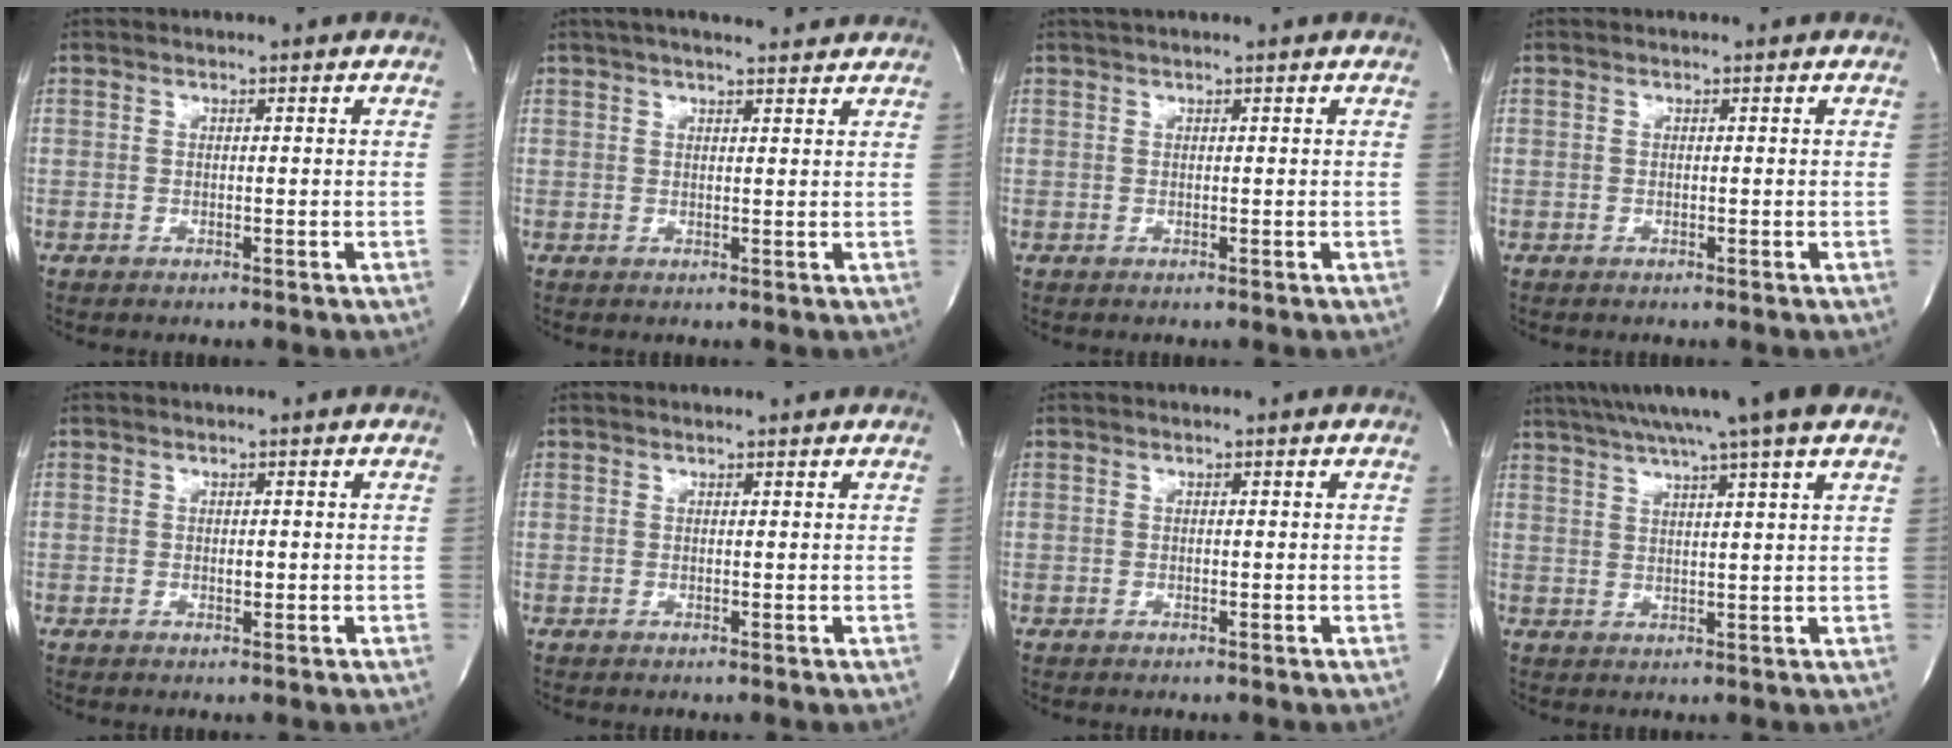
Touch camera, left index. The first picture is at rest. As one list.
[{"total": 8.6, "force": [7.5, 1.2, 4.0], "torque": [-0.064, 0.024, 0.098]}, {"total": 1.9, "force": [1.5, -0.2, 1.1], "torque": [-0.017, 0.023, 0.030]}, {"total": 0.0}, {"total": 0.7, "force": [0.0, 0.4, 0.6], "torque": [-0.007, 0.000, -0.001]}, {"total": 1.0, "force": [1.0, -0.1, 0.2], "torque": [-0.009, 0.006, 0.016]}, {"total": 0.0}, {"total": 12.7, "force": [9.9, -1.2, 7.9], "torque": [-0.135, 0.024, 0.134]}]